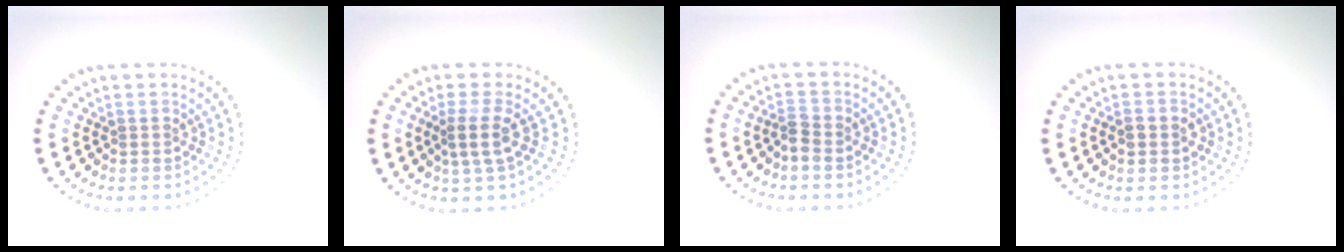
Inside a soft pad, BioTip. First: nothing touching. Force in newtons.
{"total": 2.4, "press": 1.8, "slide": 1.7}
{"total": 1.3, "press": 1.1, "slide": 0.7}
{"total": 1.3, "press": 1.3, "slide": 0.3}